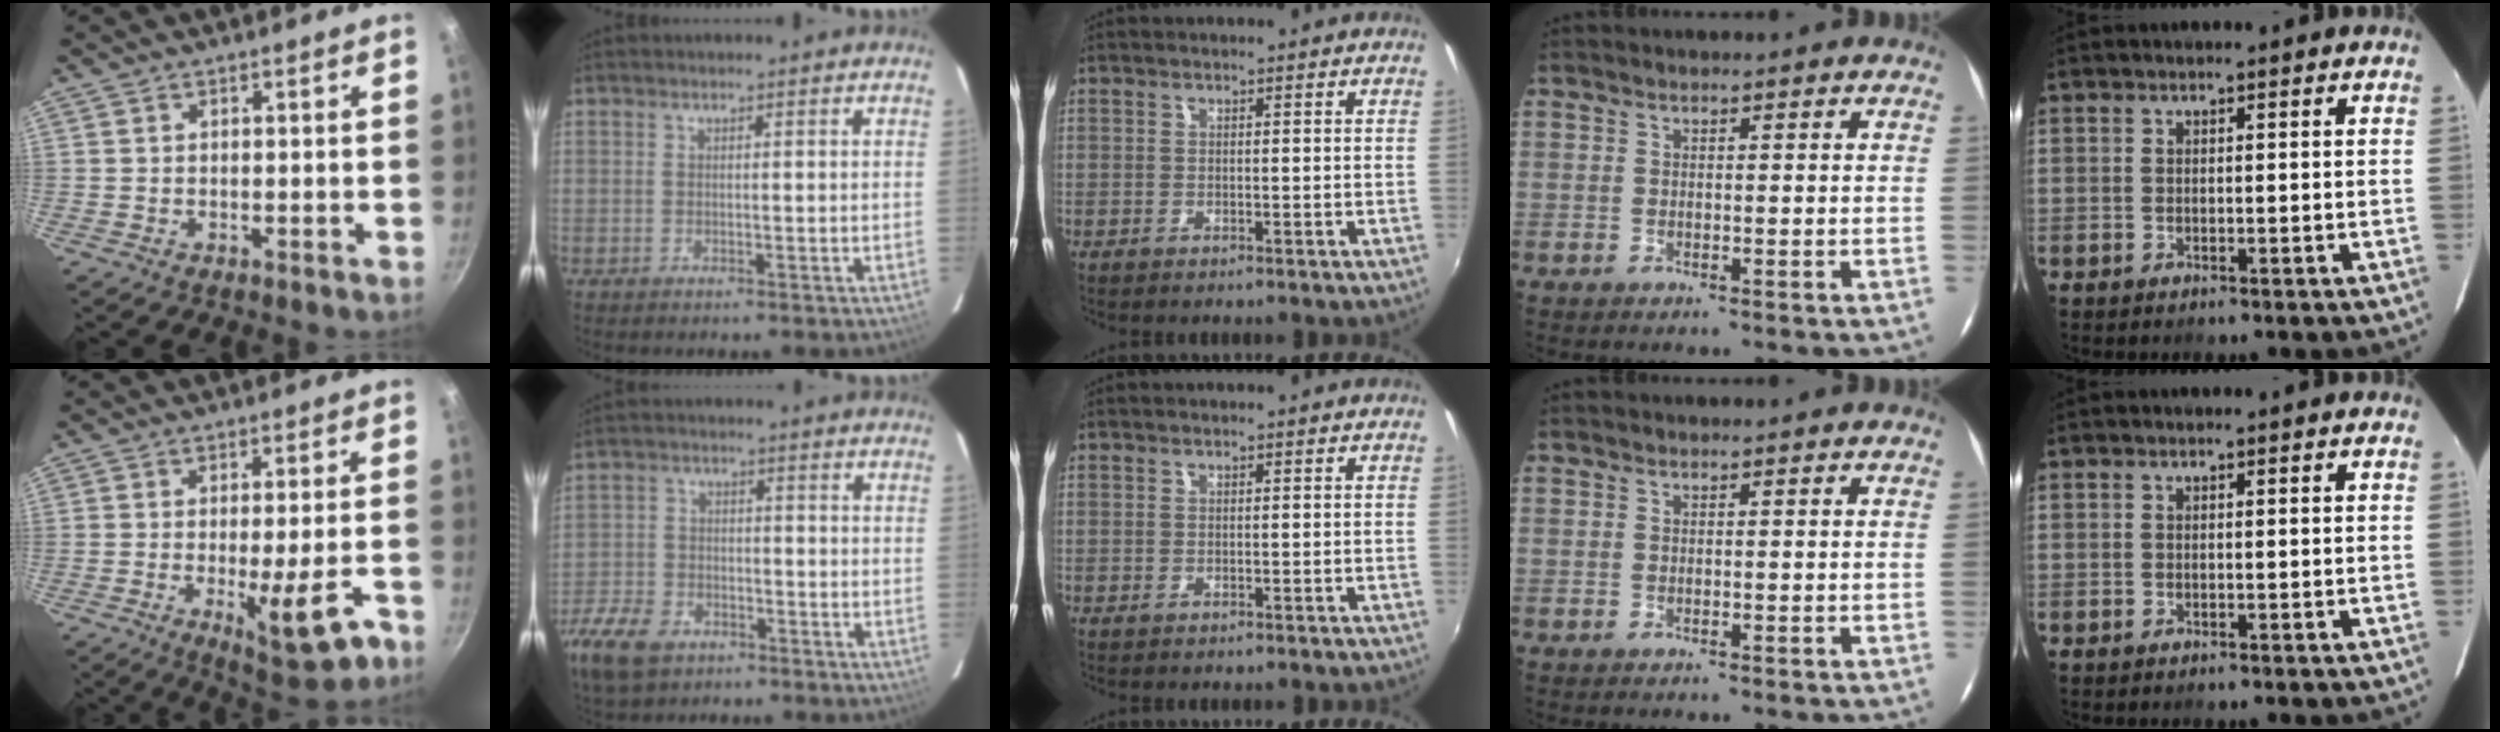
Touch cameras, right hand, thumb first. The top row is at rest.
{"thumb": {"total": 11.0, "force": [-4.4, 2.6, 9.7], "torque": [-0.120, 0.003, -0.054]}, "index": {"total": 12.0, "force": [-7.5, 7.5, 5.7], "torque": [-0.165, -0.007, -0.144]}}